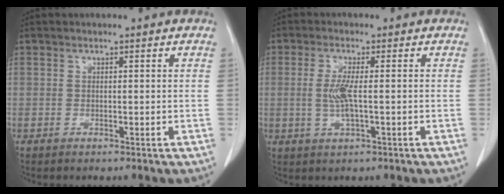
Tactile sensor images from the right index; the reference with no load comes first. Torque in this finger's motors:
{"motor_torque": [0.17, 0.03, 0.13, 0.05]}